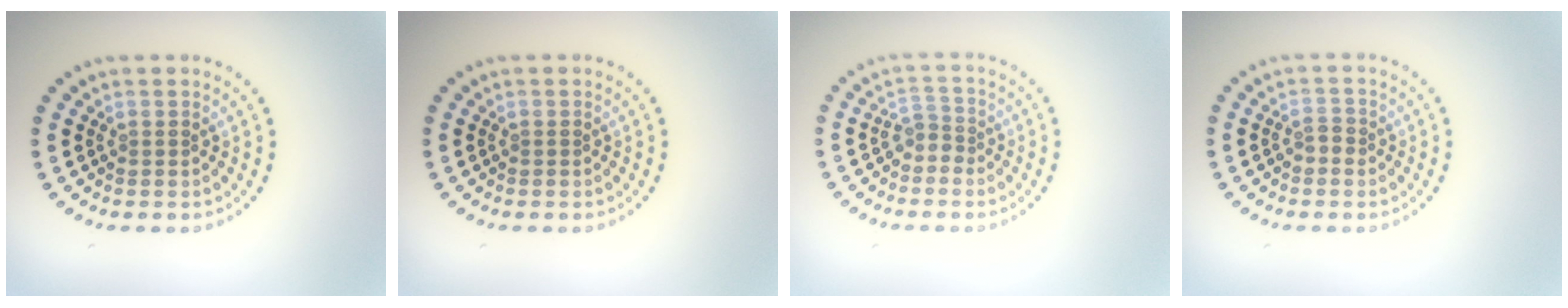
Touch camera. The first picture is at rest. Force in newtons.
{"total": 0.0}
{"total": 1.8, "press": 1.2, "slide": 1.3}
{"total": 1.2, "press": 1.1, "slide": 0.5}